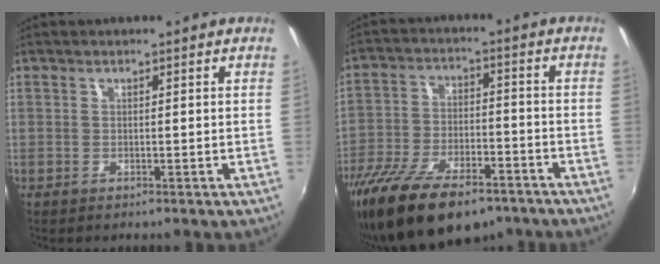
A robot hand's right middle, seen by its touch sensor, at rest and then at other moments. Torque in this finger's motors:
{"motor_torque": [1.45, -0.69, 0.48, 0.21]}